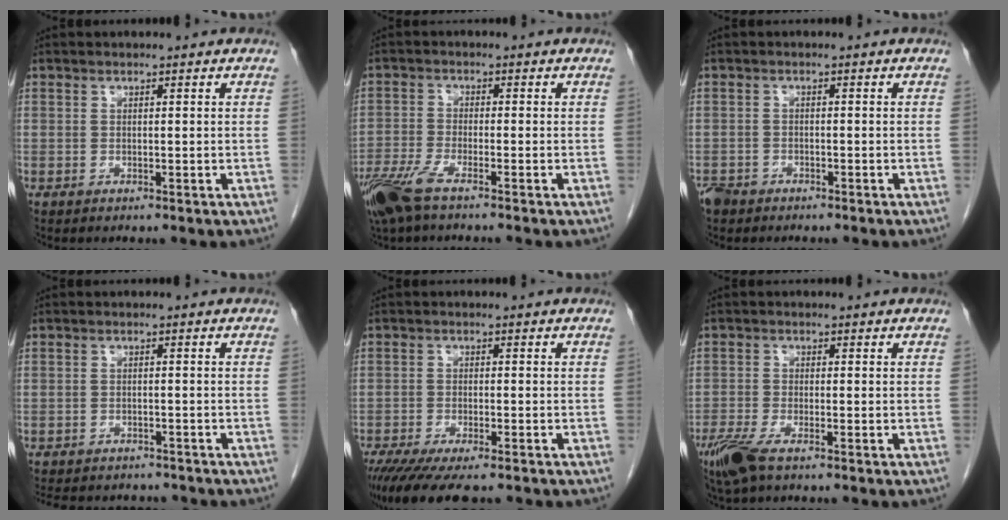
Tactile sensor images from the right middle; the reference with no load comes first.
{"total": 7.1, "force": [-5.2, 1.0, 4.7], "torque": [-0.099, -0.015, -0.102]}
{"total": 2.5, "force": [-2.1, 1.3, 0.5], "torque": [-0.016, 0.002, -0.036]}
{"total": 11.5, "force": [-10.2, 4.0, 3.7], "torque": [-0.080, 0.001, -0.130]}
{"total": 11.2, "force": [-9.0, 2.3, 6.3], "torque": [-0.099, -0.018, -0.140]}
{"total": 5.3, "force": [-3.6, 1.1, 3.7], "torque": [-0.081, -0.014, -0.069]}